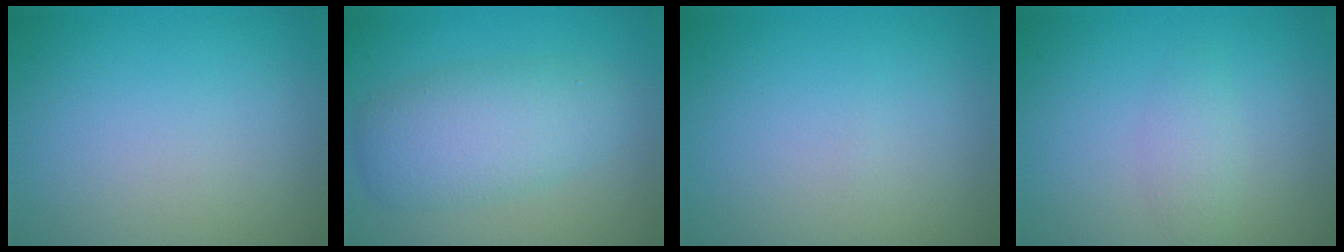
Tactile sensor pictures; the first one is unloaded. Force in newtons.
{"total": 5.3, "press": 5.3, "slide": 0.0}
{"total": 0.0}
{"total": 1.6, "press": 1.6, "slide": 0.1}